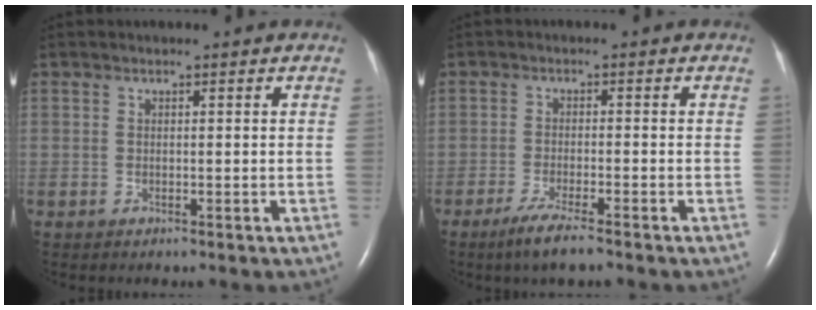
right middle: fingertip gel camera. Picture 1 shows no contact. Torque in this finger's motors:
{"motor_torque": [0.90, -0.71, 0.10, 0.06]}